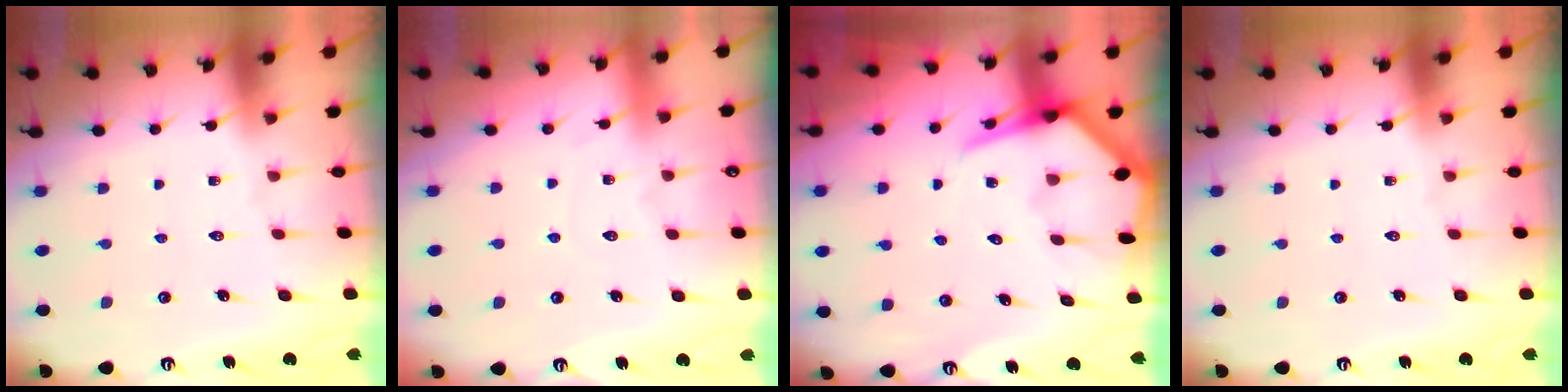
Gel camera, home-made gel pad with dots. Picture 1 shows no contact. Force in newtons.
{"total": 2.7, "press": 2.7, "slide": 0.3}
{"total": 6.8, "press": 6.7, "slide": 0.8}
{"total": 0.0}